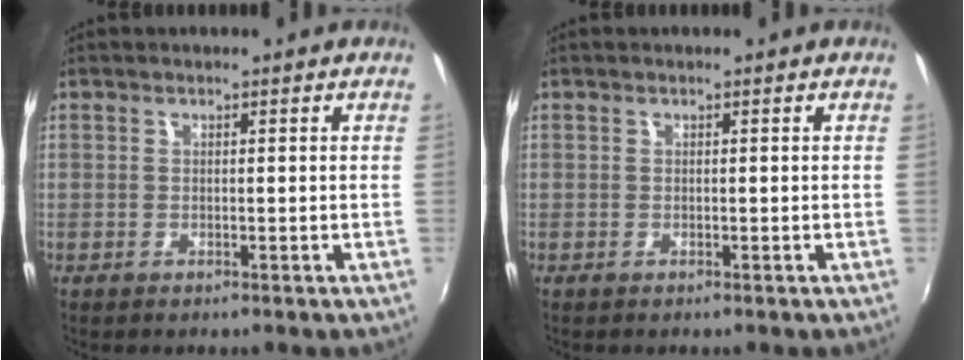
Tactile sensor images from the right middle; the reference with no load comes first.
{"total": 0.0}